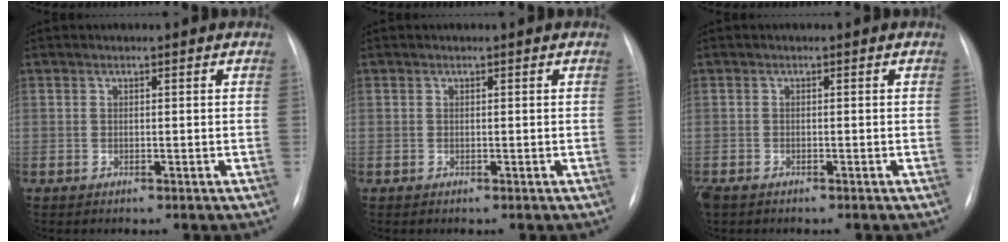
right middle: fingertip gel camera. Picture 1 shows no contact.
{"total": 0.0}
{"total": 2.2, "force": [-1.6, 1.0, 1.1], "torque": [-0.024, -0.005, -0.025]}